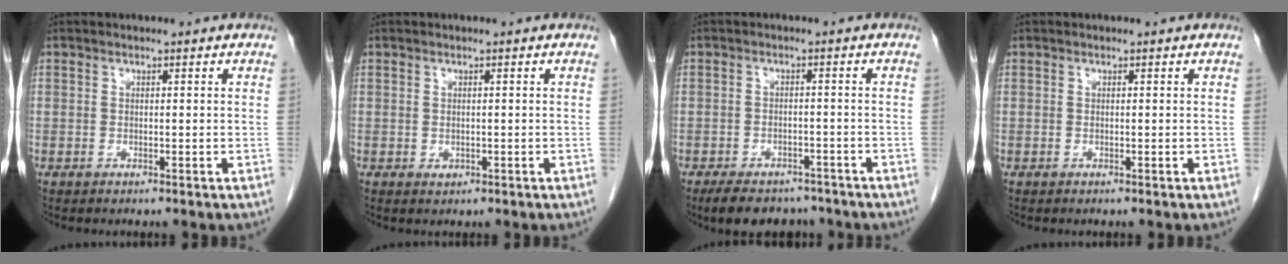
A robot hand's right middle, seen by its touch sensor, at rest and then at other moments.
{"total": 0.6, "force": [-0.1, 0.5, 0.4], "torque": [-0.011, -0.002, 0.001]}
{"total": 9.2, "force": [-7.5, 4.1, 3.4], "torque": [-0.050, -0.004, -0.104]}
{"total": 0.0}